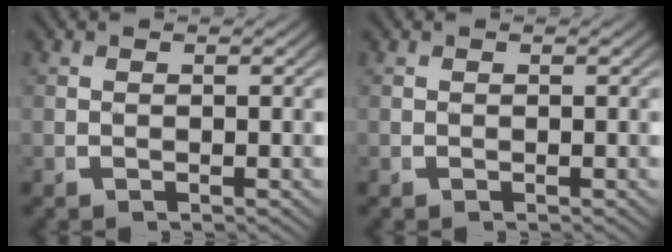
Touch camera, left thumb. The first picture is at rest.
{"total": 0.0}